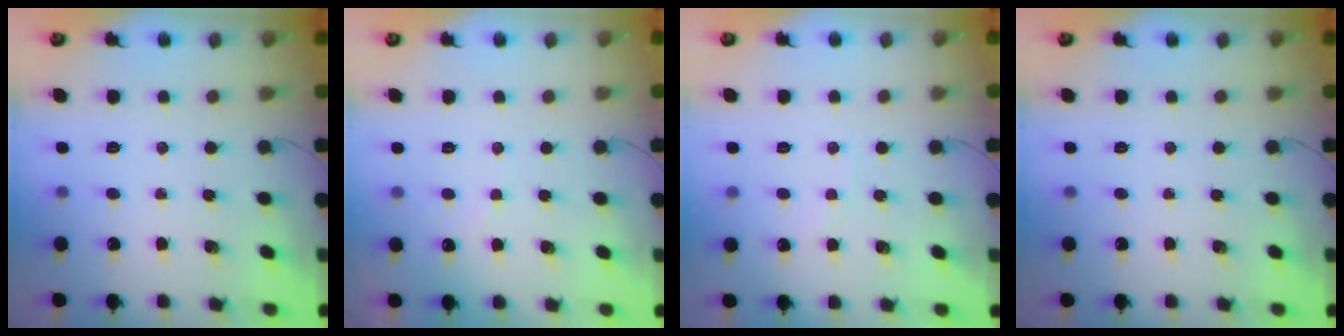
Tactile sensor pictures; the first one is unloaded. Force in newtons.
{"total": 4.0, "press": 4.0, "slide": 0.4}
{"total": 2.7, "press": 2.6, "slide": 0.5}
{"total": 0.0}